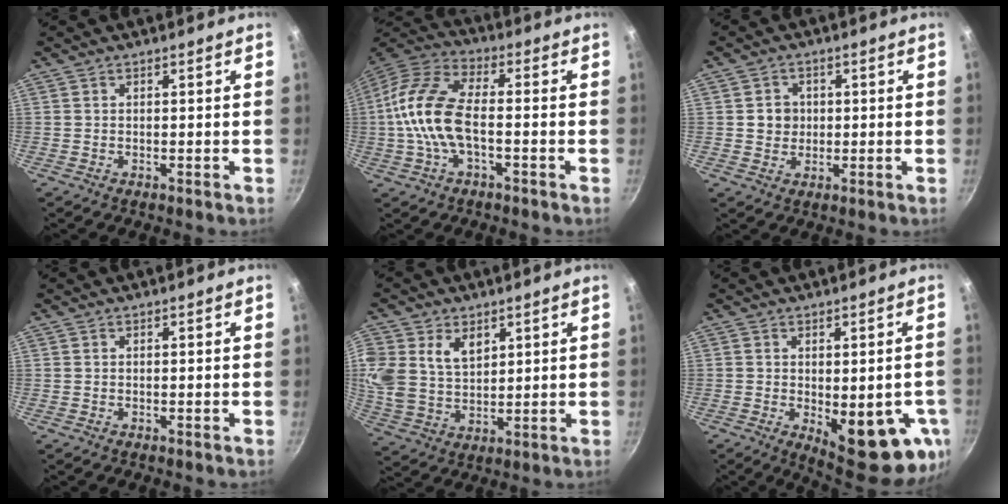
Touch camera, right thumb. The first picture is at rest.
{"total": 14.2, "force": [-1.8, 7.0, 12.2], "torque": [-0.242, 0.035, -0.051]}
{"total": 3.8, "force": [0.3, 3.5, 1.4], "torque": [-0.002, 0.003, 0.003]}
{"total": 0.0}
{"total": 13.9, "force": [5.3, 10.1, 8.0], "torque": [-0.181, -0.004, 0.112]}
{"total": 16.4, "force": [-4.0, 6.6, 14.5], "torque": [-0.144, -0.019, -0.038]}